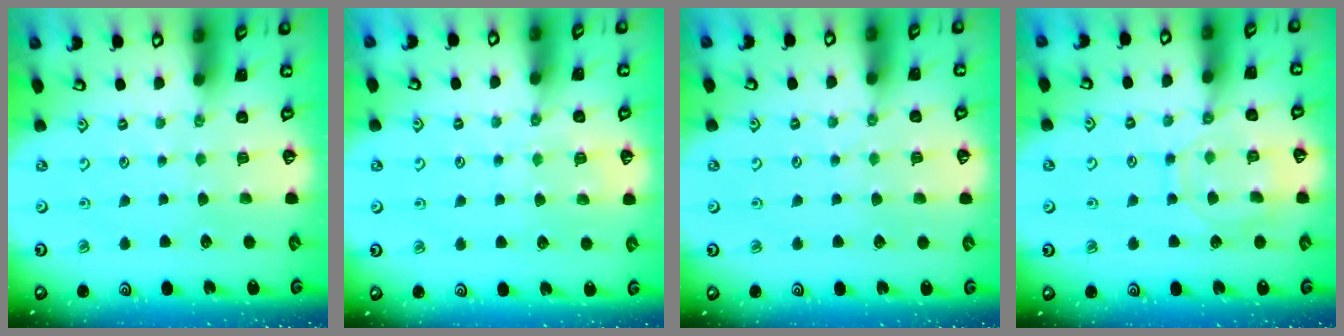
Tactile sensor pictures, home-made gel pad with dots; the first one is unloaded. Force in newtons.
{"total": 4.9, "press": 4.8, "slide": 0.6}
{"total": 2.7, "press": 2.7, "slide": 0.5}
{"total": 10.5, "press": 10.4, "slide": 1.0}